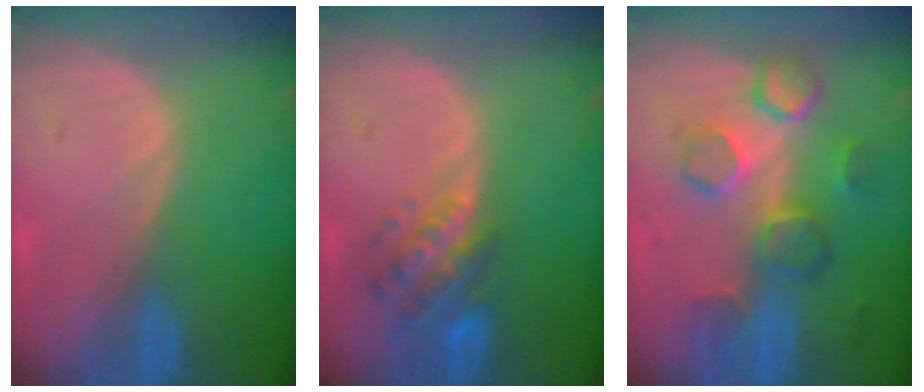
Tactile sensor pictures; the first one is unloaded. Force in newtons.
{"total": 6.1, "press": 5.9, "slide": 1.5}
{"total": 8.6, "press": 8.0, "slide": 3.0}